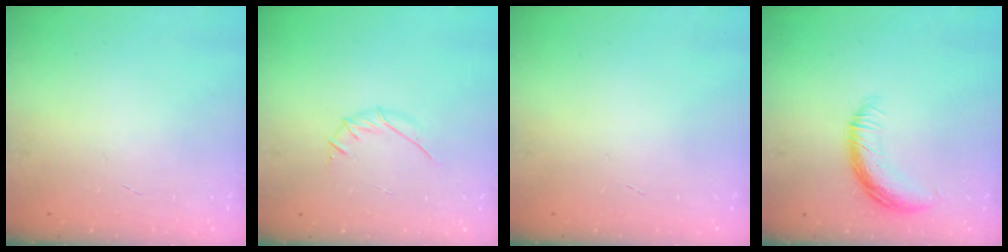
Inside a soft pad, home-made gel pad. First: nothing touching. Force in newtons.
{"total": 4.2, "press": 4.1, "slide": 1.2}
{"total": 0.0}
{"total": 12.1, "press": 12.1, "slide": 0.7}